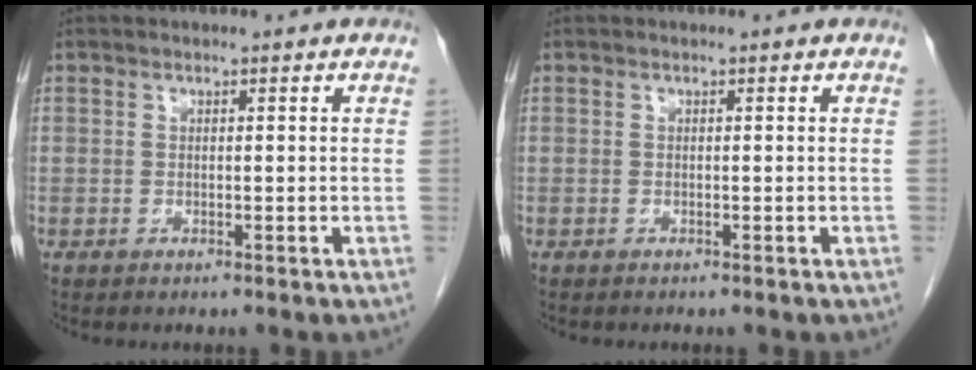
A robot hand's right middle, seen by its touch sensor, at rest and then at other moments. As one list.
[{"total": 0.0}]